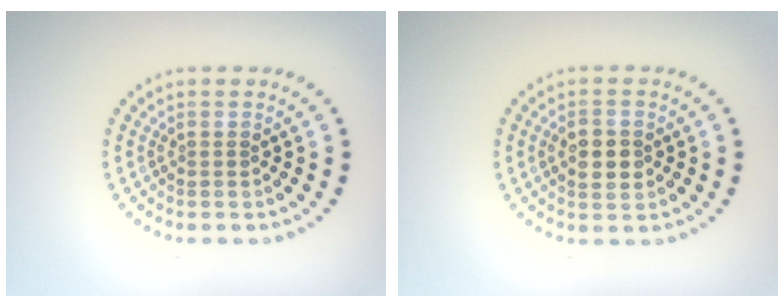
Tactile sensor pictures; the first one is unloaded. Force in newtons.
{"total": 2.7, "press": 2.7, "slide": 0.1}